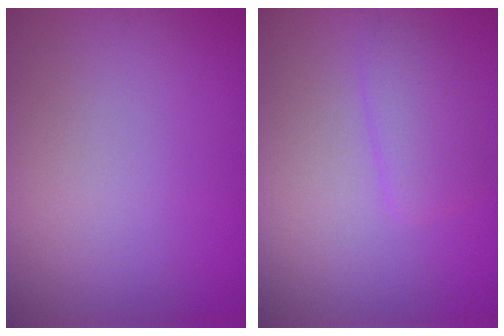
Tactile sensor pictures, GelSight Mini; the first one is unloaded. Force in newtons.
{"total": 2.1, "press": 2.1, "slide": 0.1}